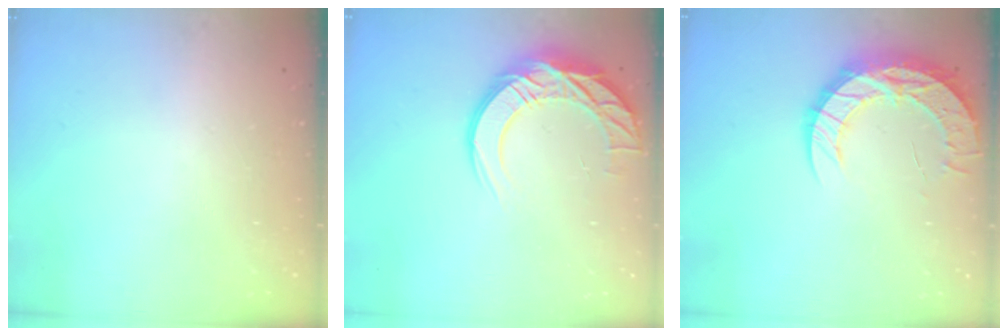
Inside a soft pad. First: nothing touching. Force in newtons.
{"total": 14.6, "press": 14.6, "slide": 1.0}
{"total": 13.4, "press": 13.4, "slide": 1.0}